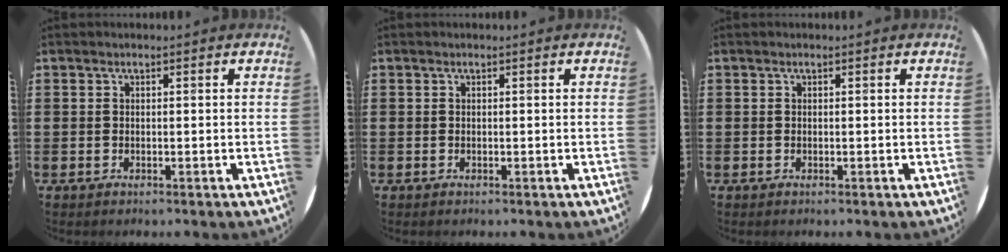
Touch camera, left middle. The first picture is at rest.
{"total": 0.0}
{"total": 0.0}